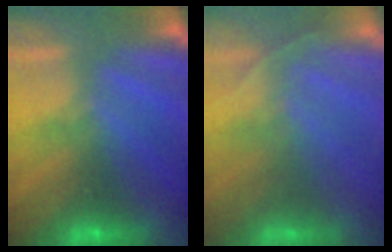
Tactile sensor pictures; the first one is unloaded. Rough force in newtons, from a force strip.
{"total": 1.7}